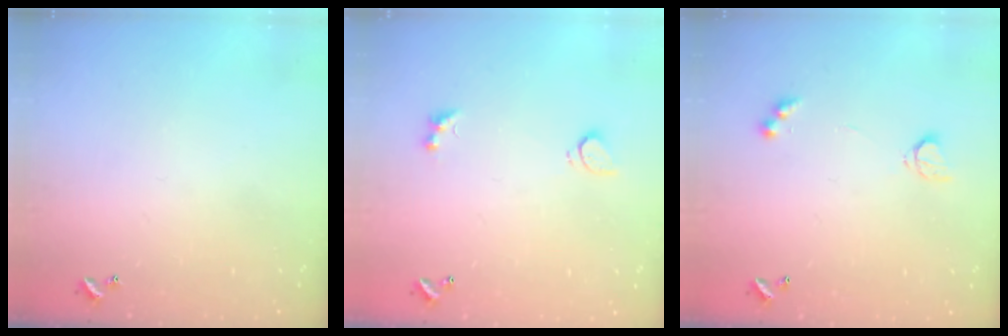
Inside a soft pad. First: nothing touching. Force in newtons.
{"total": 3.1, "press": 2.8, "slide": 1.3}
{"total": 3.7, "press": 3.6, "slide": 0.6}